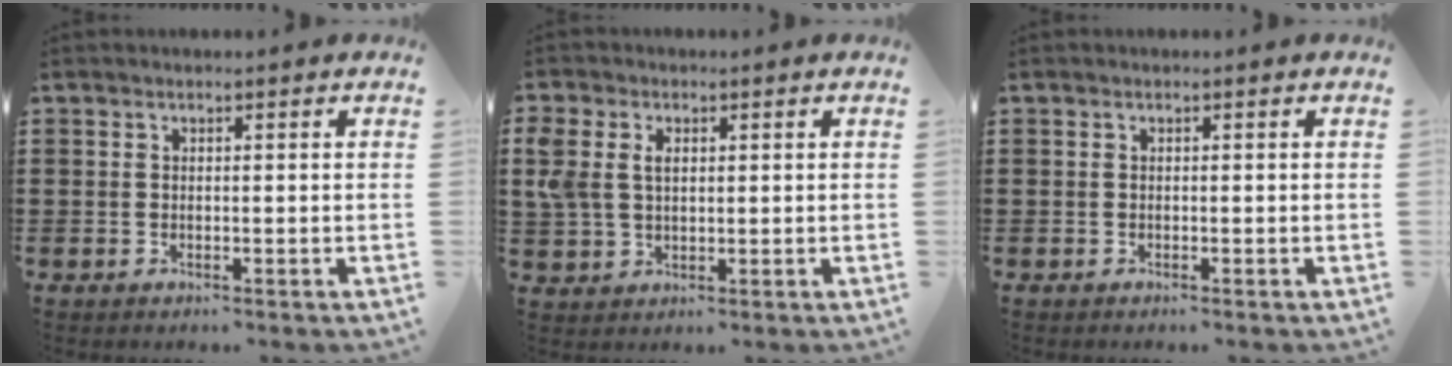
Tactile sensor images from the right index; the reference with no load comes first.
{"total": 4.3, "force": [1.3, 3.1, 2.8], "torque": [-0.080, 0.007, 0.017]}
{"total": 0.0}